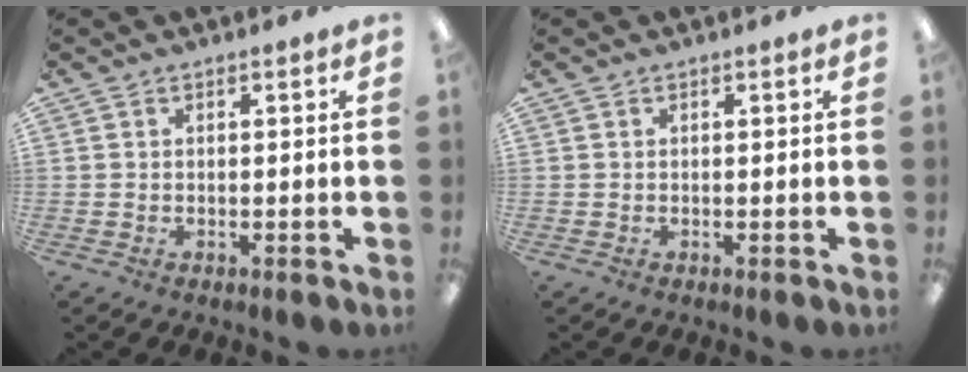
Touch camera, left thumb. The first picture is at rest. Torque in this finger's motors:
{"motor_torque": [-0.01, 0.01, -0.04, 0.04, 0.00]}